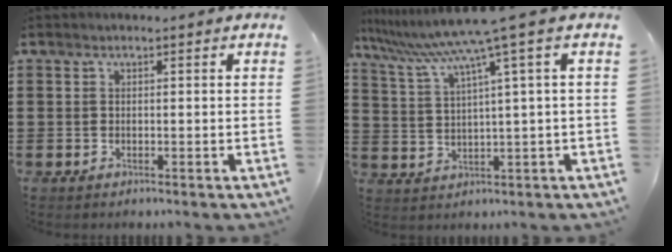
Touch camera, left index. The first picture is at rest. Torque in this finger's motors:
{"motor_torque": [1.09, -1.04, 0.65, 0.21]}